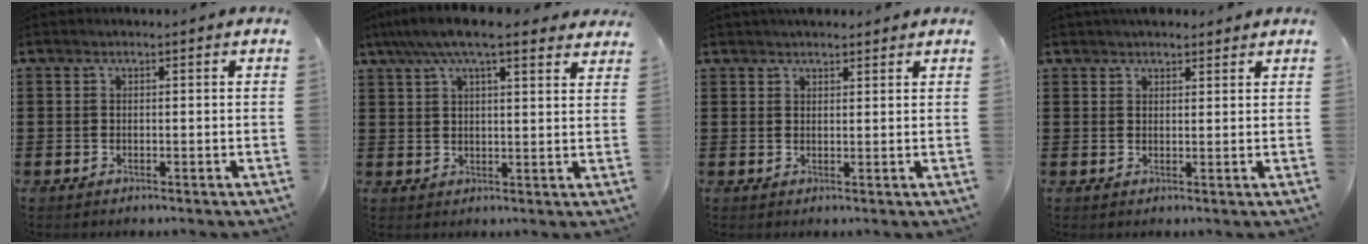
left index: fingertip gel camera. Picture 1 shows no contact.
{"total": 7.8, "force": [6.1, 1.3, 4.6], "torque": [-0.104, -0.004, 0.110]}
{"total": 2.0, "force": [1.9, 0.5, 0.2], "torque": [-0.008, 0.002, 0.037]}
{"total": 2.4, "force": [2.3, 0.7, 0.4], "torque": [-0.013, 0.001, 0.044]}